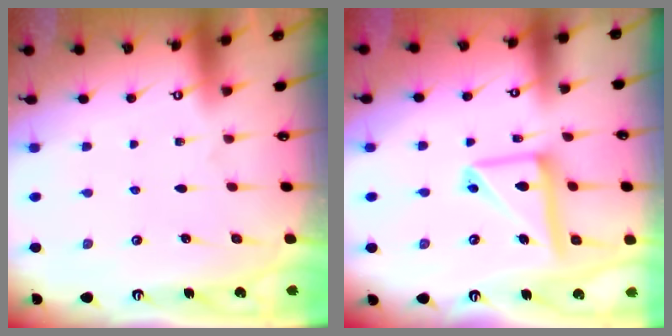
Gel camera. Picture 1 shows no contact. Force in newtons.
{"total": 14.1, "press": 14.1, "slide": 1.5}